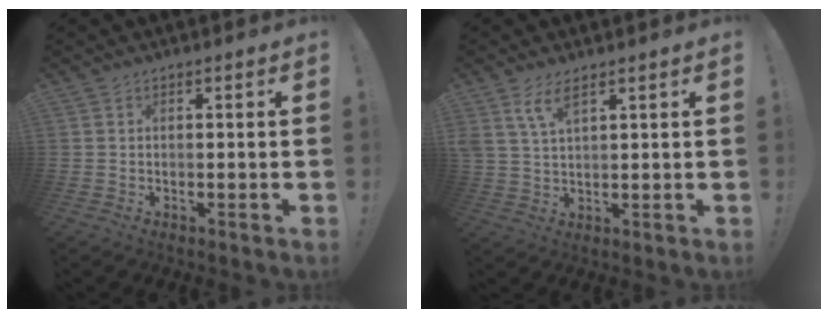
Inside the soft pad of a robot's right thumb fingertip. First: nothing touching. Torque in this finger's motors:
{"motor_torque": [0.64, 0.84, 1.17, 0.23, 0.07]}